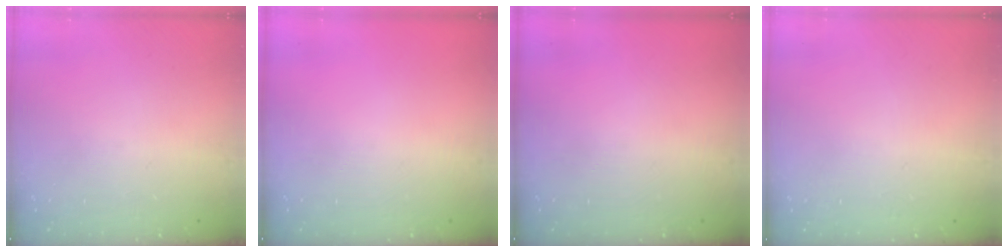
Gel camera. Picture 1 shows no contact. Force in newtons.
{"total": 0.0}
{"total": 0.0}
{"total": 2.6, "press": 2.6, "slide": 0.2}